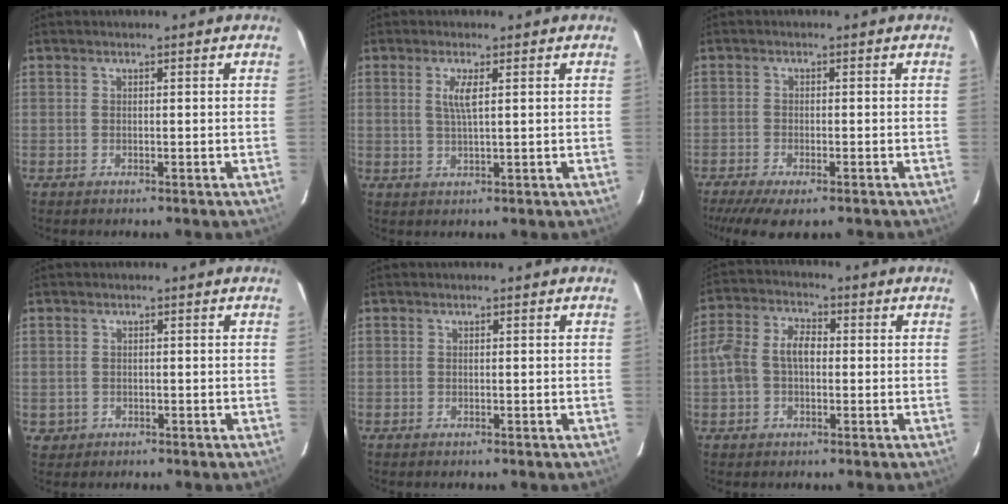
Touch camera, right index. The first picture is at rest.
{"total": 3.1, "force": [1.0, 0.2, 2.9], "torque": [-0.058, -0.001, 0.017]}
{"total": 9.2, "force": [-6.8, 2.6, 5.6], "torque": [-0.129, -0.032, -0.114]}
{"total": 2.1, "force": [-0.3, 2.1, 0.2], "torque": [-0.005, 0.002, 0.000]}
{"total": 0.0}
{"total": 7.4, "force": [-0.4, 4.9, 5.5], "torque": [-0.119, 0.021, -0.008]}